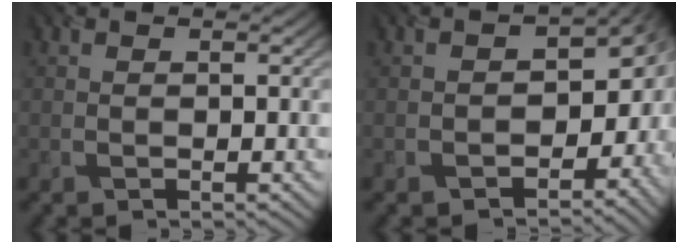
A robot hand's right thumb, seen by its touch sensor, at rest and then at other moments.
{"total": 8.1, "force": [-3.2, 5.8, 4.7], "torque": [-0.037, -0.040, -0.030]}